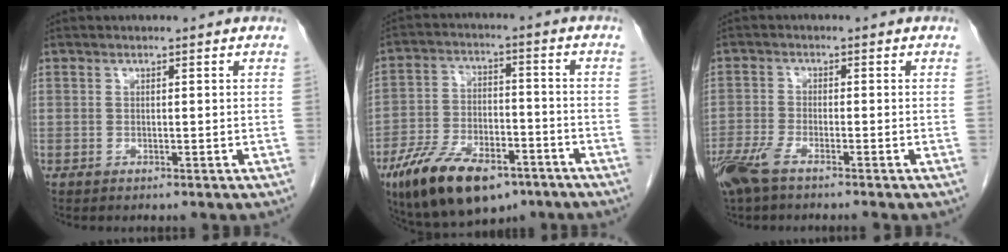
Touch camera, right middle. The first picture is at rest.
{"total": 15.6, "force": [-10.0, 6.7, 10.0], "torque": [-0.182, -0.007, -0.166]}
{"total": 5.8, "force": [-4.3, 0.9, 3.8], "torque": [-0.080, -0.013, -0.083]}